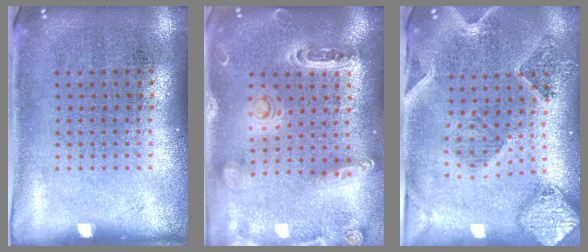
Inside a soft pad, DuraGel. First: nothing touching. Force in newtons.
{"total": 1.2, "press": 1.2, "slide": 0.2}
{"total": 1.5, "press": 1.4, "slide": 0.4}